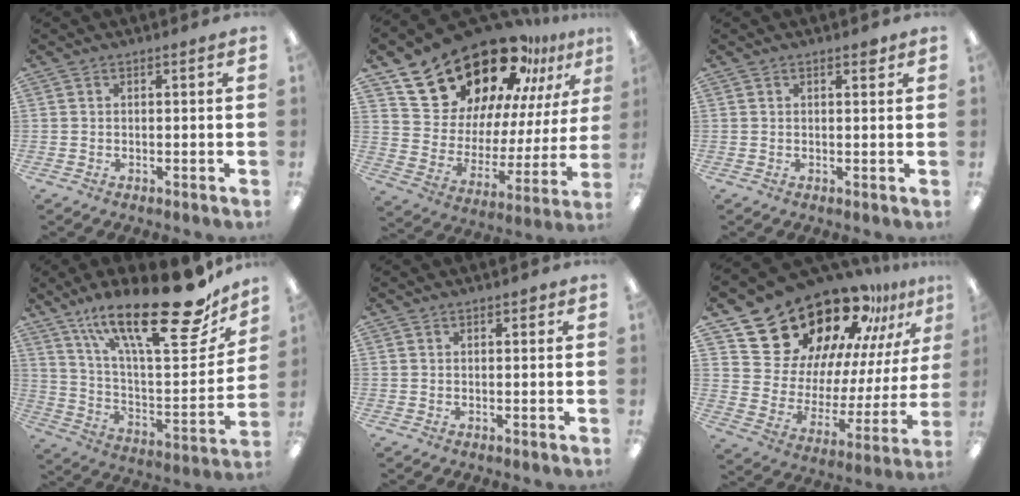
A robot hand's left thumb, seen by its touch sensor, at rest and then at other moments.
{"total": 26.3, "force": [20.3, 12.4, 11.2], "torque": [-0.187, -0.131, 0.367]}
{"total": 1.8, "force": [1.2, 0.7, 1.2], "torque": [-0.008, -0.005, 0.018]}
{"total": 27.9, "force": [18.5, 8.4, 19.1], "torque": [-0.291, -0.120, 0.307]}
{"total": 1.0, "force": [0.7, 0.5, 0.5], "torque": [-0.004, -0.003, 0.011]}
{"total": 25.2, "force": [20.5, 11.7, 8.9], "torque": [-0.147, -0.146, 0.375]}